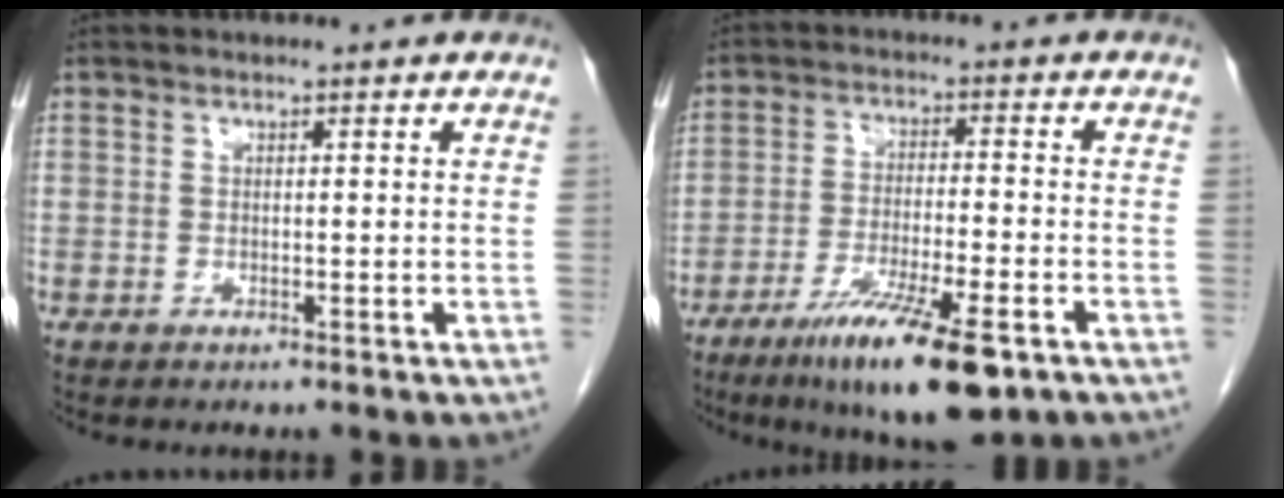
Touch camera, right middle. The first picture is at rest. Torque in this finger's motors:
{"motor_torque": [1.12, -1.02, 0.61, 0.12]}